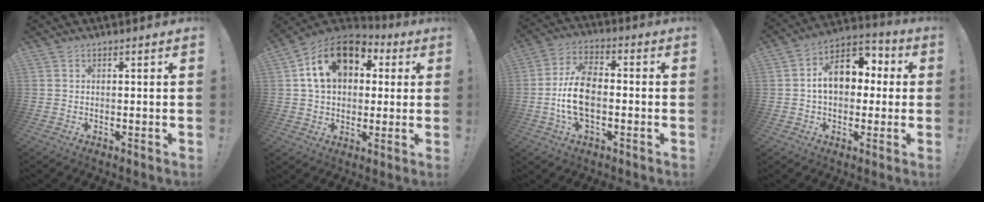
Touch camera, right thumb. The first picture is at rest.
{"total": 17.8, "force": [6.1, 12.5, 11.1], "torque": [-0.163, -0.007, 0.112]}
{"total": 13.0, "force": [-2.0, 7.9, 10.1], "torque": [-0.194, 0.007, -0.038]}
{"total": 14.2, "force": [1.9, 10.1, 9.7], "torque": [-0.136, 0.011, 0.041]}